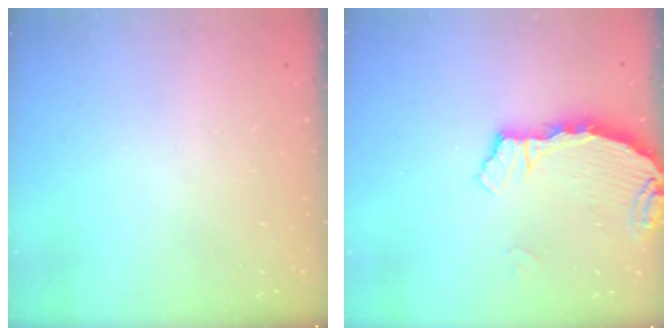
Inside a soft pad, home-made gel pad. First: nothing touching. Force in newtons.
{"total": 3.4, "press": 3.4, "slide": 0.4}